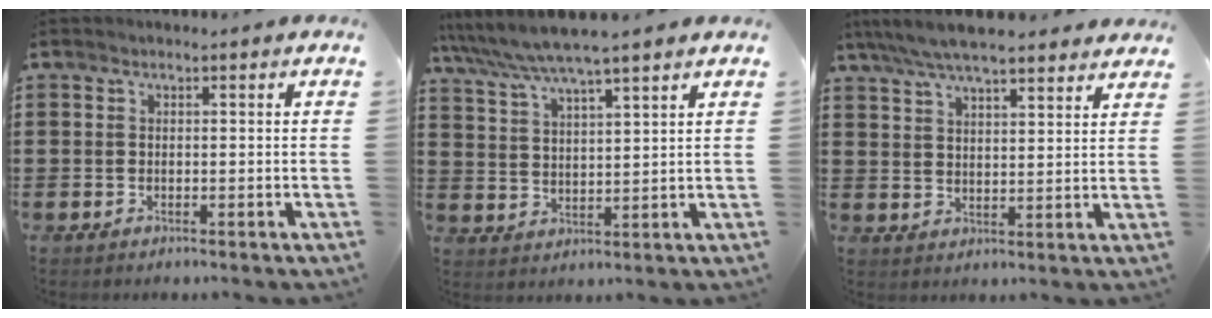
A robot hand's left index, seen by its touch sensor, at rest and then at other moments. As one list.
[{"total": 5.7, "force": [5.1, 0.2, 2.6], "torque": [-0.068, -0.020, 0.087]}, {"total": 6.4, "force": [5.7, 1.0, 2.6], "torque": [-0.067, -0.014, 0.104]}]